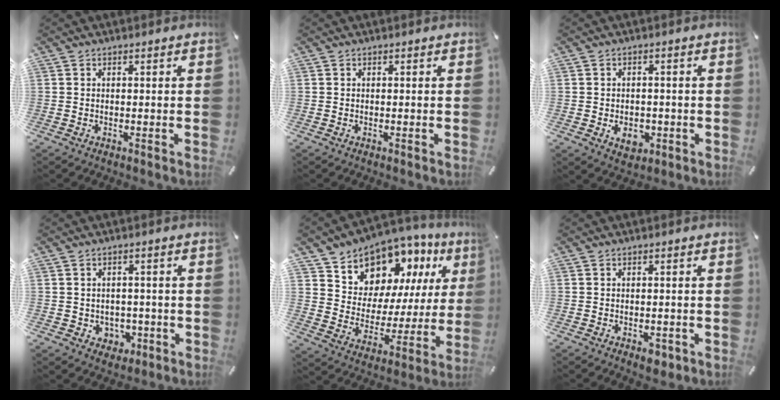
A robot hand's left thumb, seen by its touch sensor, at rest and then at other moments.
{"total": 0.0}
{"total": 5.3, "force": [-1.4, 4.1, 3.0], "torque": [-0.048, -0.003, -0.028]}
{"total": 4.1, "force": [-0.2, 4.0, 0.9], "torque": [0.002, -0.001, -0.006]}
{"total": 11.3, "force": [8.8, 7.0, 0.7], "torque": [-0.024, -0.099, 0.160]}
{"total": 3.0, "force": [-1.4, 1.8, 2.0], "torque": [-0.037, 0.005, -0.025]}